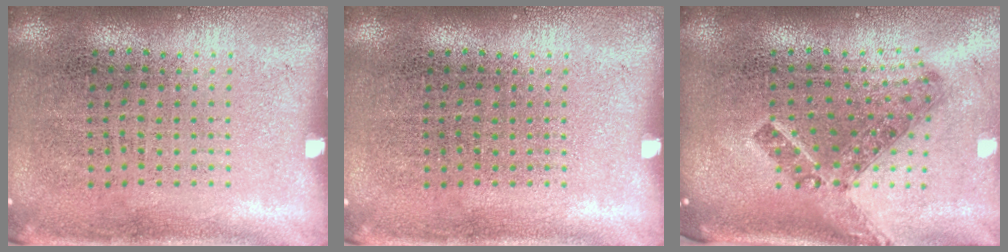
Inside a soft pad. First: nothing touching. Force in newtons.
{"total": 0.0}
{"total": 1.5, "press": 1.1, "slide": 1.0}